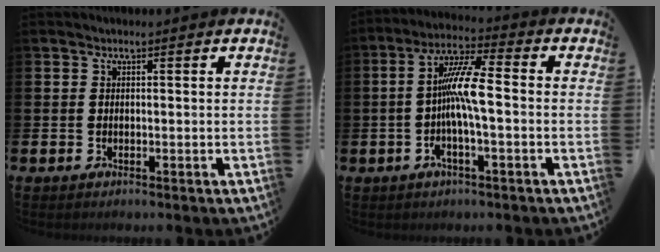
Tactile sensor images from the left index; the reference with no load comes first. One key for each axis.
{"total": 8.4, "fx": -0.3, "fy": 1.7, "fz": 8.2, "tx": -0.173, "ty": -0.009, "tz": -0.013}